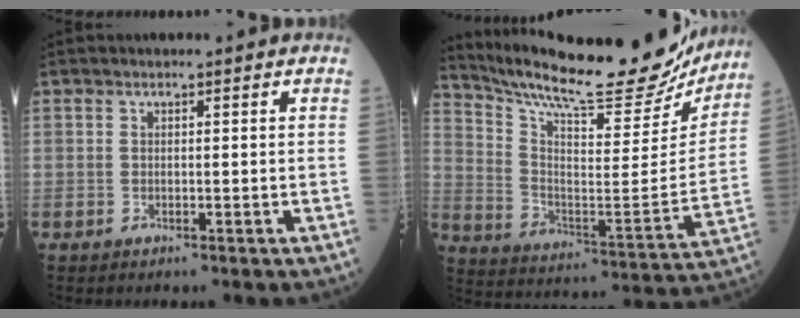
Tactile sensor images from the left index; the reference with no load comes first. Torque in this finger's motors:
{"motor_torque": [-0.25, -0.69, 0.36, 0.09]}